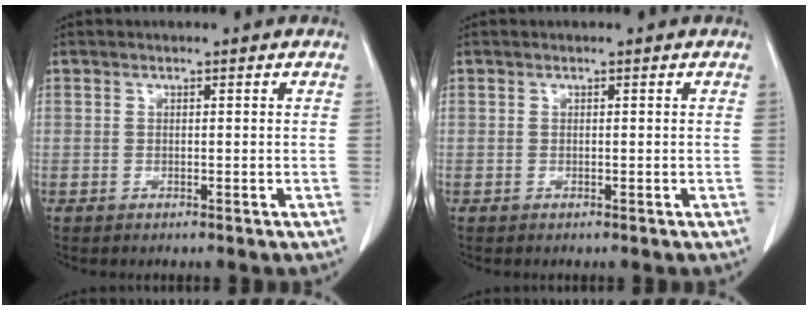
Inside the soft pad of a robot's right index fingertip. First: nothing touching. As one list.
[{"total": 0.0}]